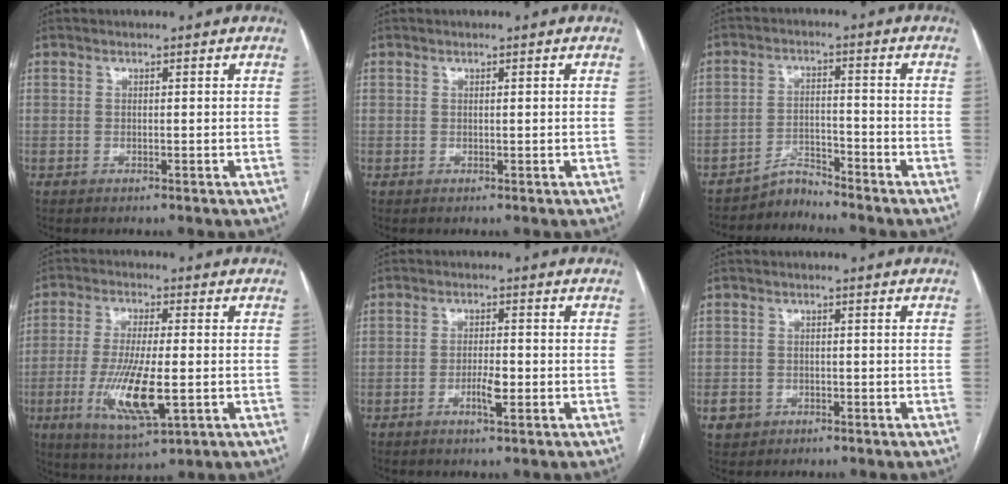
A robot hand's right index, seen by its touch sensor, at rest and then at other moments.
{"total": 0.0}
{"total": 3.6, "force": [-3.5, 0.2, -1.0], "torque": [0.025, 0.000, -0.060]}
{"total": 11.8, "force": [-2.7, 2.3, 11.2], "torque": [-0.226, -0.023, -0.043]}
{"total": 3.5, "force": [-1.3, 0.7, 3.2], "torque": [-0.060, 0.000, -0.021]}
{"total": 2.9, "force": [-1.3, 2.6, 0.3], "torque": [-0.003, 0.009, -0.017]}